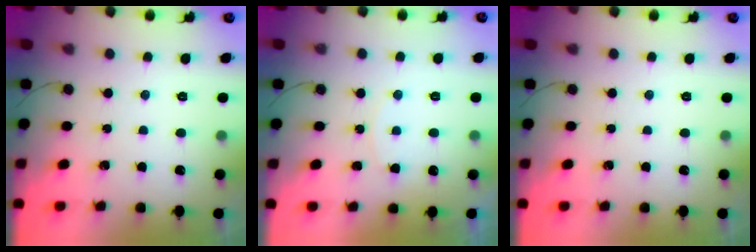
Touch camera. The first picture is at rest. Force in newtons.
{"total": 5.6, "press": 5.6, "slide": 0.5}
{"total": 0.0}